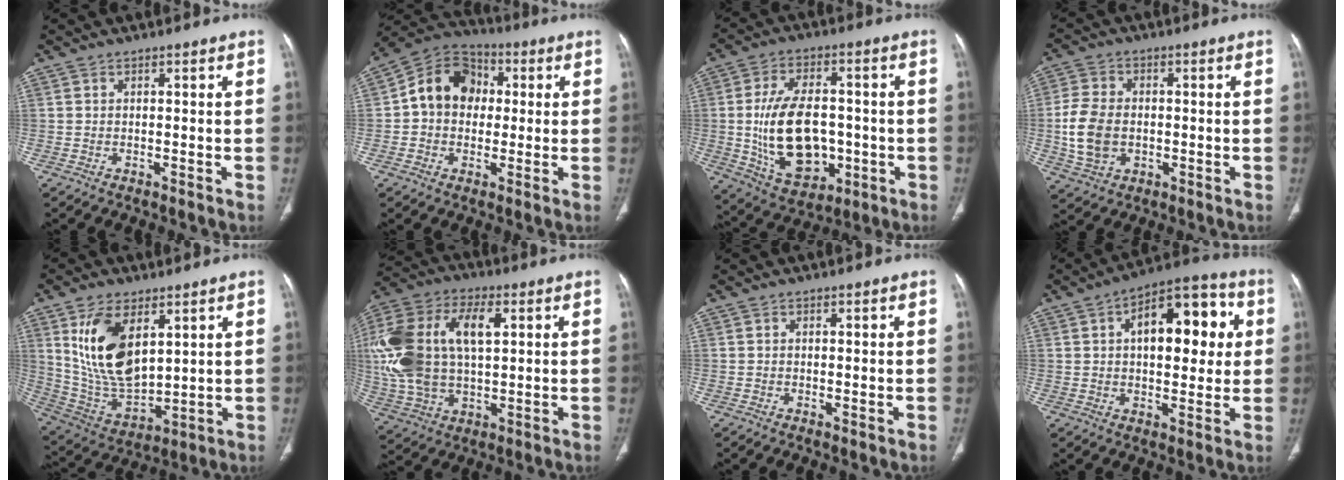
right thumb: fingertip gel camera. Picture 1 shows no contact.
{"total": 12.2, "force": [1.1, 10.0, 6.9], "torque": [-0.091, 0.029, 0.005]}
{"total": 17.4, "force": [-1.6, 10.8, 13.5], "torque": [-0.220, 0.005, -0.006]}
{"total": 9.9, "force": [-0.9, 7.1, 6.8], "torque": [-0.137, 0.004, -0.016]}
{"total": 16.4, "force": [5.9, 8.8, 12.5], "torque": [-0.219, -0.027, 0.133]}
{"total": 22.9, "force": [4.1, 13.2, 18.3], "torque": [-0.389, 0.012, 0.073]}
{"total": 0.5, "force": [0.1, 0.1, 0.5], "torque": [-0.017, -0.005, 0.003]}
{"total": 17.4, "force": [3.8, 9.0, 14.3], "torque": [-0.154, 0.018, 0.049]}